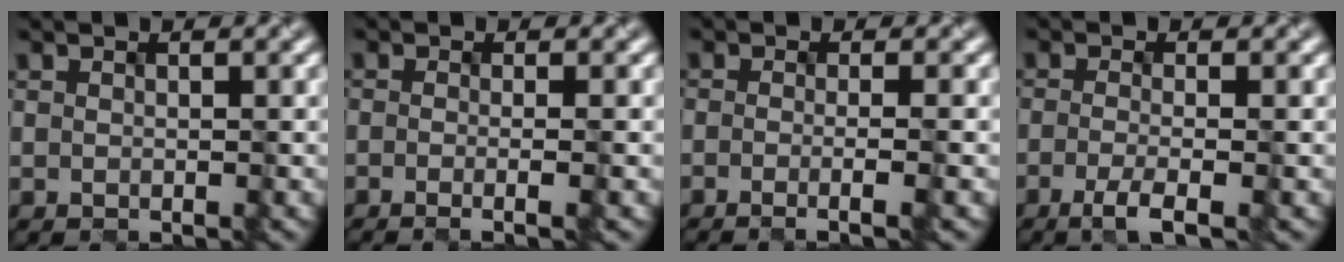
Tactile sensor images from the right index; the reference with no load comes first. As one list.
[{"total": 1.9, "force": [-0.7, 0.5, 1.7], "torque": [-0.013, 0.000, -0.022]}, {"total": 2.3, "force": [-0.9, 0.5, 2.1], "torque": [-0.015, -0.004, -0.021]}, {"total": 2.7, "force": [-1.5, 0.4, 2.2], "torque": [-0.035, -0.003, -0.031]}]